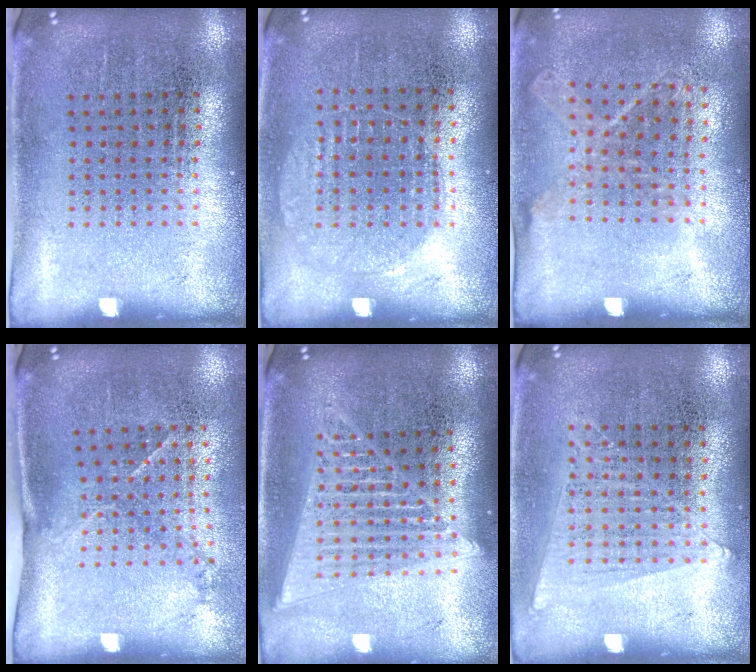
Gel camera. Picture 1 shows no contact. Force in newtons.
{"total": 0.9, "press": 0.9, "slide": 0.3}
{"total": 1.2, "press": 1.0, "slide": 0.6}
{"total": 1.5, "press": 1.0, "slide": 1.1}
{"total": 1.8, "press": 1.6, "slide": 0.9}
{"total": 0.7, "press": 0.5, "slide": 0.5}